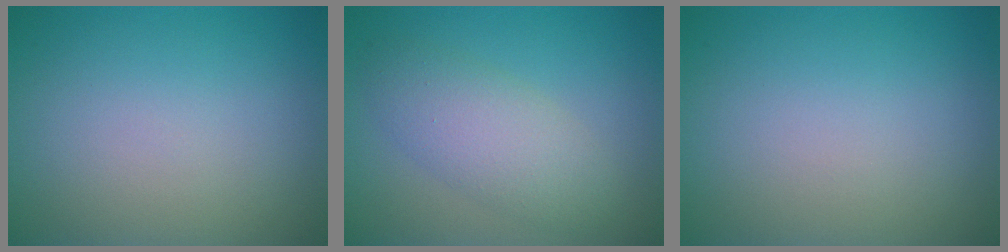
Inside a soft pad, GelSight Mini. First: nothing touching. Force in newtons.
{"total": 4.3, "press": 4.3, "slide": 0.0}
{"total": 0.0}